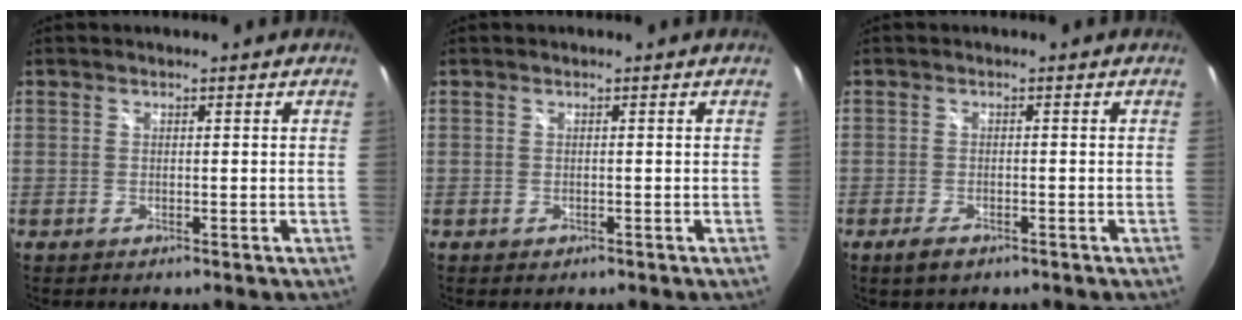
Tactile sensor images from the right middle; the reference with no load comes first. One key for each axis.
{"total": 0.7, "fx": -0.3, "fy": 0.5, "fz": 0.1, "tx": -0.002, "ty": -0.004, "tz": -0.005}
{"total": 3.1, "fx": -2.1, "fy": 1.4, "fz": 1.9, "tx": -0.042, "ty": -0.008, "tz": -0.037}